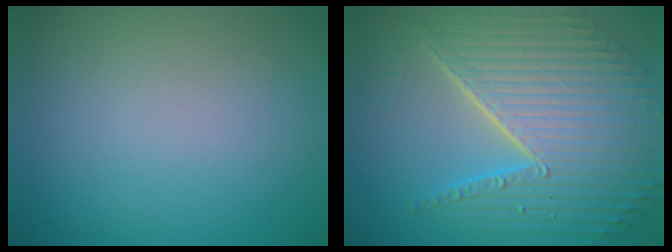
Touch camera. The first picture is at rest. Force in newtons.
{"total": 10.6, "press": 6.9, "slide": 8.1}